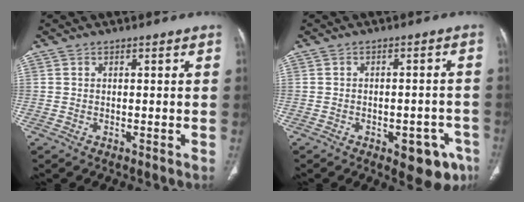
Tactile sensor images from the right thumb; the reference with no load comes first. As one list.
[{"total": 9.0, "force": [-4.6, 4.5, 6.3], "torque": [-0.050, 0.022, -0.051]}]